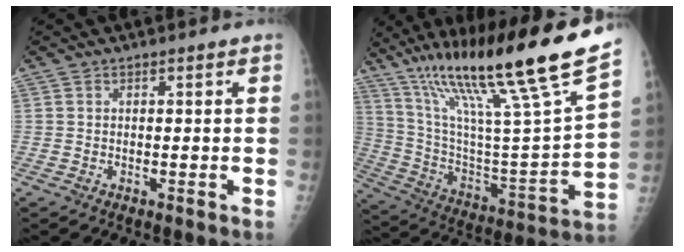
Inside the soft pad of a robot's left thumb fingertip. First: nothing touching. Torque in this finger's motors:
{"motor_torque": [0.63, 0.39, 1.54, -1.23, 0.19]}